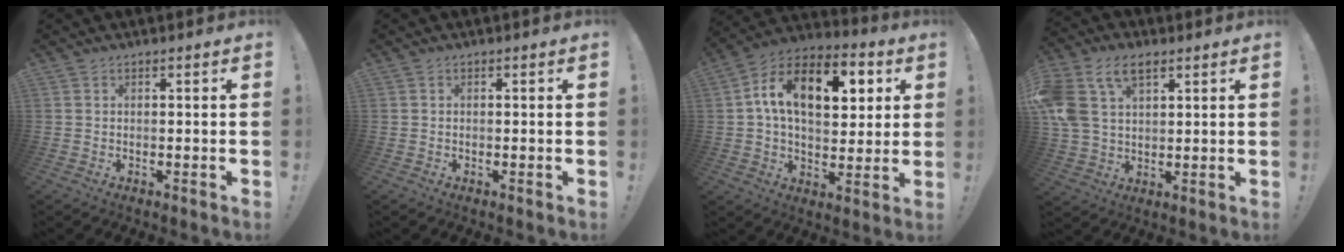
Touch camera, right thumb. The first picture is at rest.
{"total": 0.0}
{"total": 16.7, "force": [5.0, 9.9, 12.6], "torque": [-0.205, -0.002, 0.084]}
{"total": 14.0, "force": [6.4, 8.9, 8.7], "torque": [-0.175, -0.018, 0.124]}